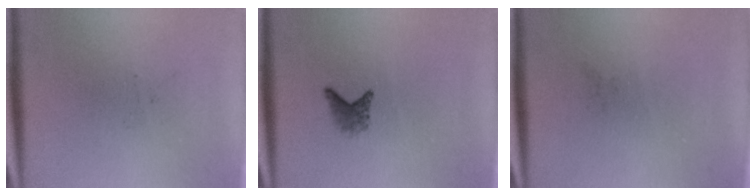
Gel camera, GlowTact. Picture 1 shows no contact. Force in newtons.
{"total": 1.7}
{"total": 0.0}